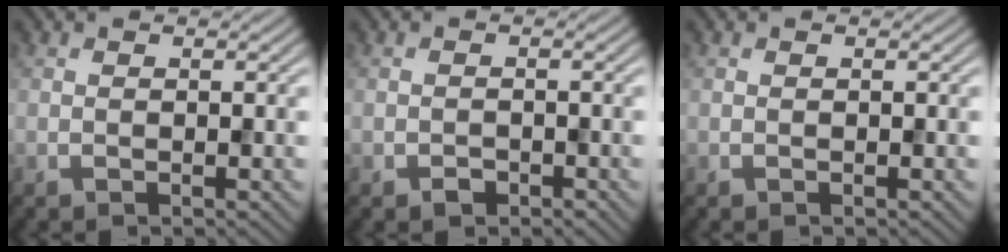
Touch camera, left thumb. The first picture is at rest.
{"total": 1.2, "force": [-0.9, 0.8, 0.4], "torque": [-0.005, -0.002, -0.017]}
{"total": 0.0}